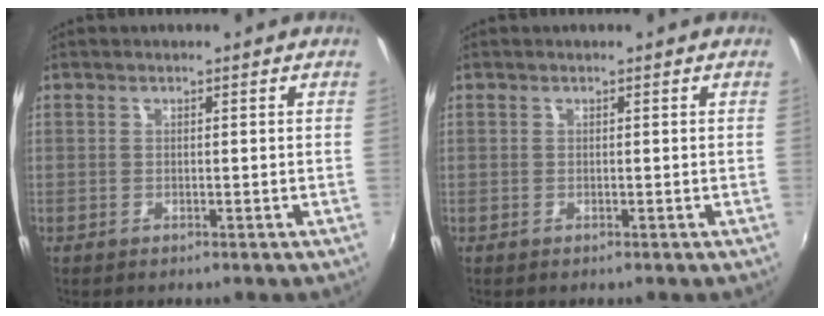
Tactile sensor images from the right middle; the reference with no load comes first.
{"total": 0.0}